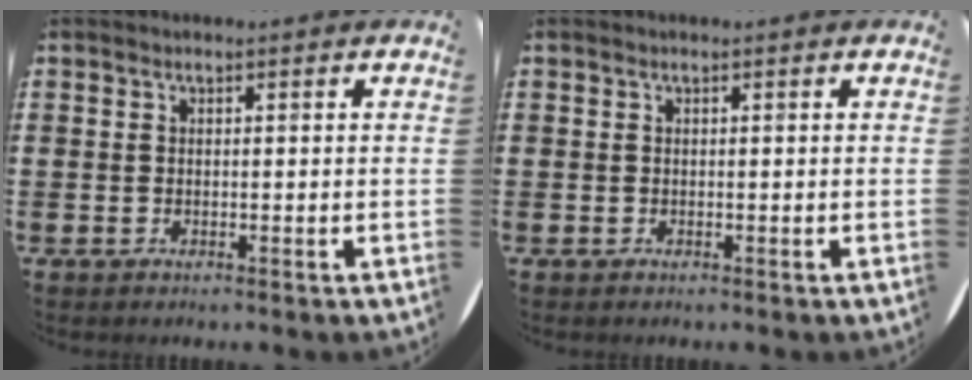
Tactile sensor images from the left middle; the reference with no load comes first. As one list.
[{"total": 0.0}]